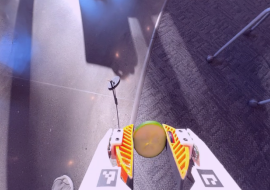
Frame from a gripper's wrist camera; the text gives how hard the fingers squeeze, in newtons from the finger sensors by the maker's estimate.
{"total": 10.8, "left": 11.1, "right": 10.5}